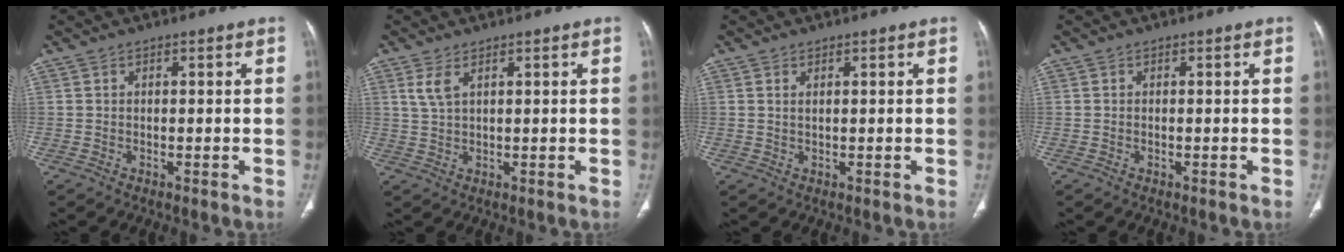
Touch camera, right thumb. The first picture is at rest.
{"total": 2.9, "force": [1.5, 1.1, 2.3], "torque": [-0.054, 0.001, 0.041]}
{"total": 0.8, "force": [0.4, 0.3, 0.7], "torque": [-0.015, 0.002, 0.007]}
{"total": 0.0}